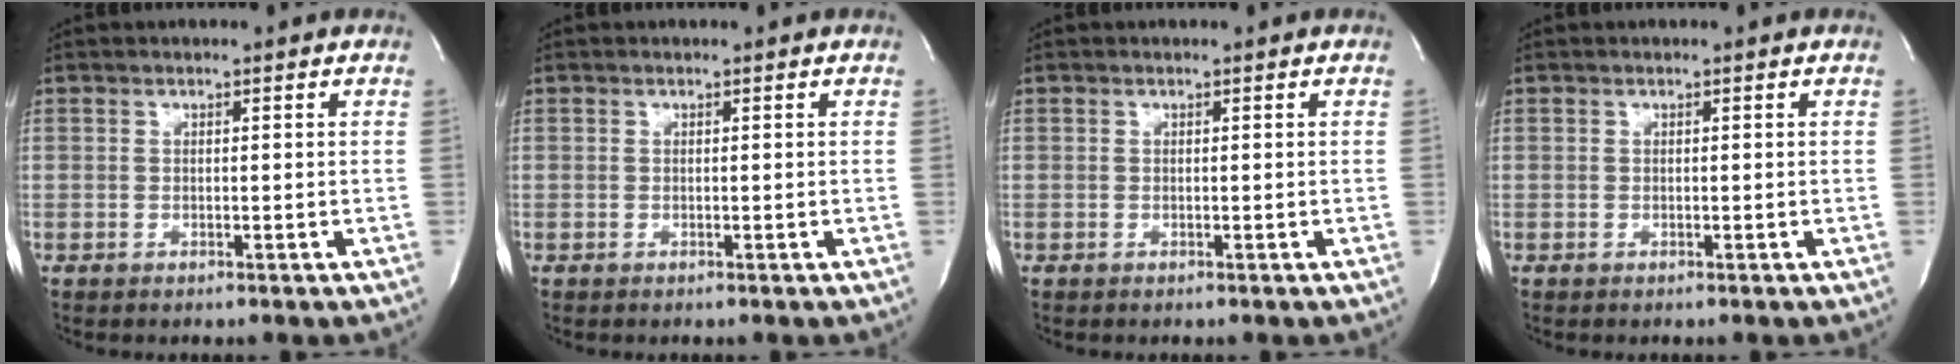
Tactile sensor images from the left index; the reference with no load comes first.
{"total": 0.0}
{"total": 0.0}
{"total": 0.0}